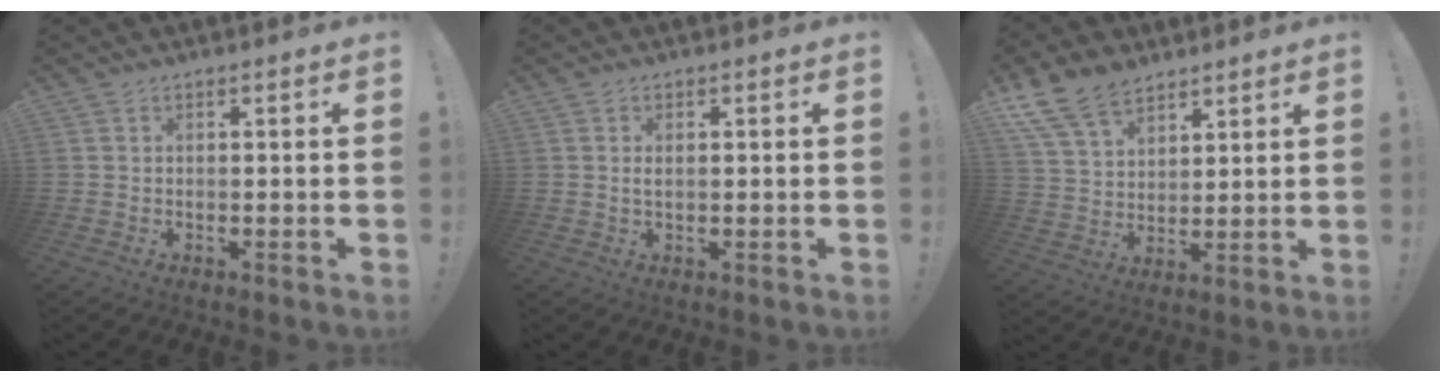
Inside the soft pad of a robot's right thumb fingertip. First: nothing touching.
{"total": 1.4, "force": [0.1, 0.5, 1.3], "torque": [-0.020, -0.001, 0.000]}
{"total": 13.1, "force": [9.3, 7.5, 5.3], "torque": [-0.102, -0.051, 0.181]}